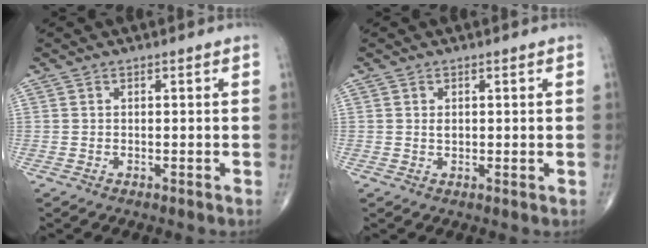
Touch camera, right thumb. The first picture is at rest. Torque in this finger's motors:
{"motor_torque": [0.24, 0.46, 0.04, 0.01, 0.02]}